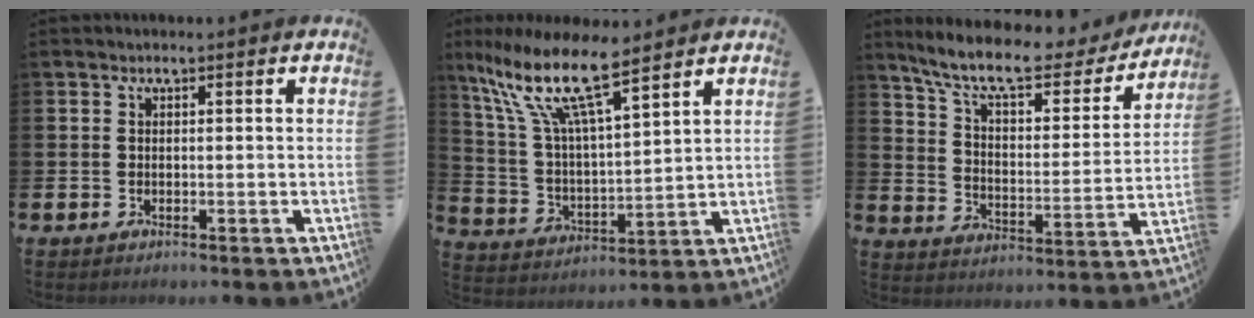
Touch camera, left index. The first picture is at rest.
{"total": 12.0, "force": [9.2, 2.7, 7.2], "torque": [-0.178, -0.043, 0.156]}
{"total": 10.1, "force": [8.7, 2.6, 4.5], "torque": [-0.119, -0.053, 0.147]}